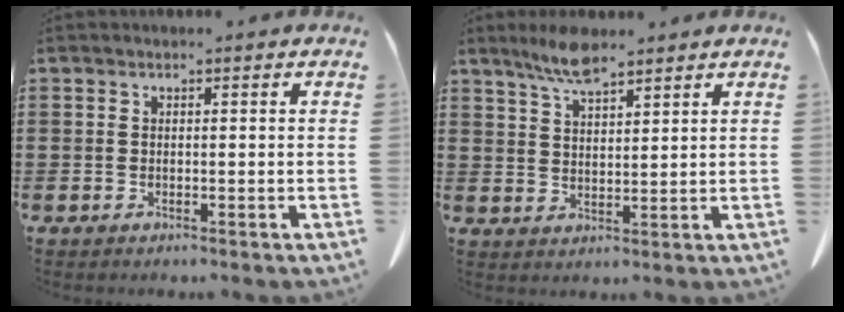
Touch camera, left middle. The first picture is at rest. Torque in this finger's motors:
{"motor_torque": [0.07, -0.04, 0.21, 0.05]}